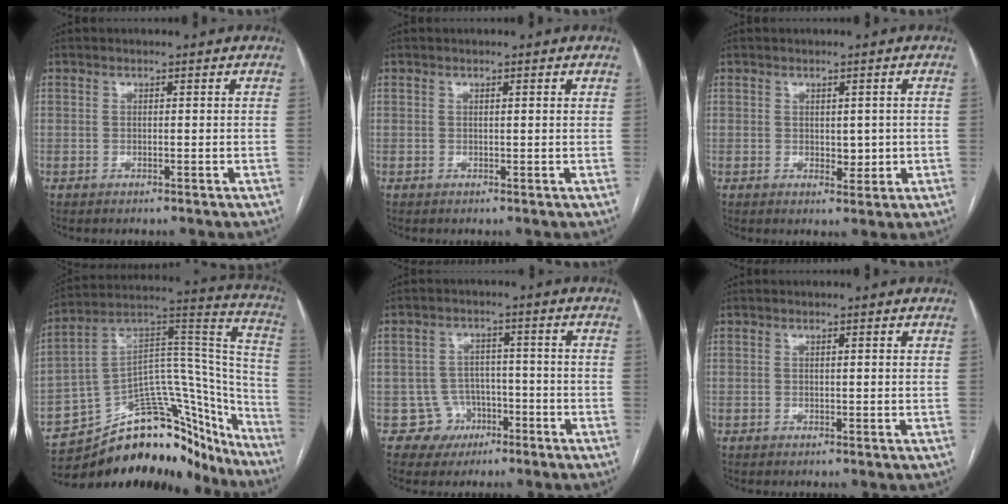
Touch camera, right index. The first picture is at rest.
{"total": 0.6, "force": [0.3, 0.1, 0.5], "torque": [-0.010, 0.004, 0.002]}
{"total": 2.5, "force": [0.0, 1.5, 1.9], "torque": [-0.024, -0.003, 0.007]}
{"total": 29.0, "force": [-24.0, 10.9, 12.0], "torque": [-0.117, 0.063, -0.349]}
{"total": 5.3, "force": [-2.3, 4.8, -0.5], "torque": [0.020, 0.017, -0.034]}
{"total": 0.8, "force": [0.5, 0.2, 0.6], "torque": [-0.011, 0.004, 0.003]}